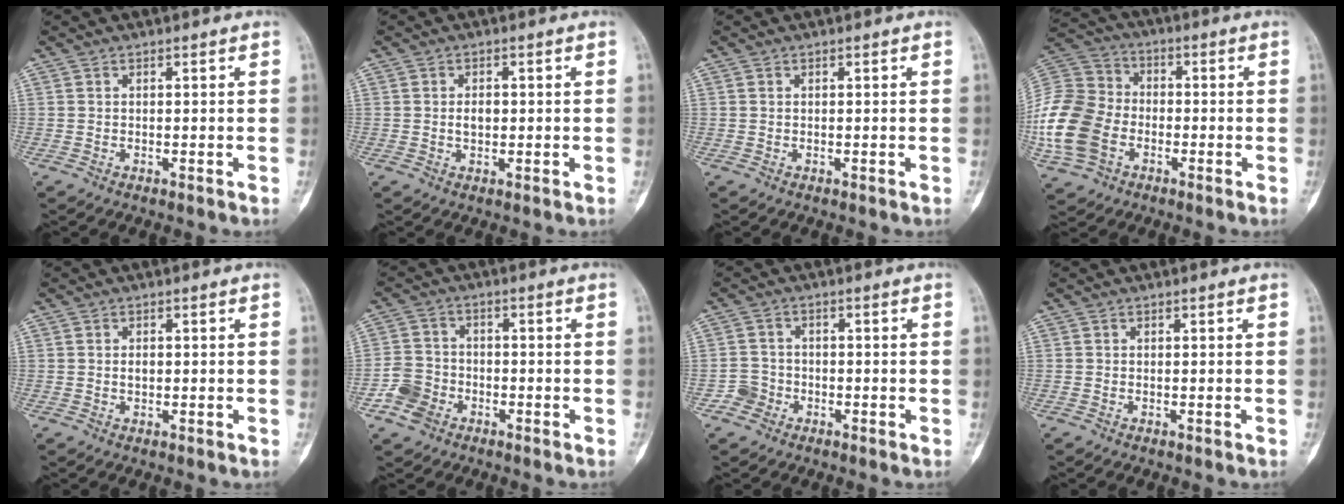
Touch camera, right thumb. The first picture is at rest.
{"total": 2.3, "force": [0.1, 1.5, 1.7], "torque": [-0.023, 0.001, 0.001]}
{"total": 0.0}
{"total": 18.3, "force": [-5.0, 13.7, 11.0], "torque": [-0.244, 0.022, -0.096]}
{"total": 1.1, "force": [0.1, 0.7, 0.8], "torque": [-0.011, 0.001, 0.001]}
{"total": 5.9, "force": [-2.9, 4.7, 2.1], "torque": [-0.033, 0.021, -0.055]}
{"total": 3.1, "force": [-1.4, 2.8, 0.0], "torque": [0.015, 0.016, -0.034]}
{"total": 0.0}